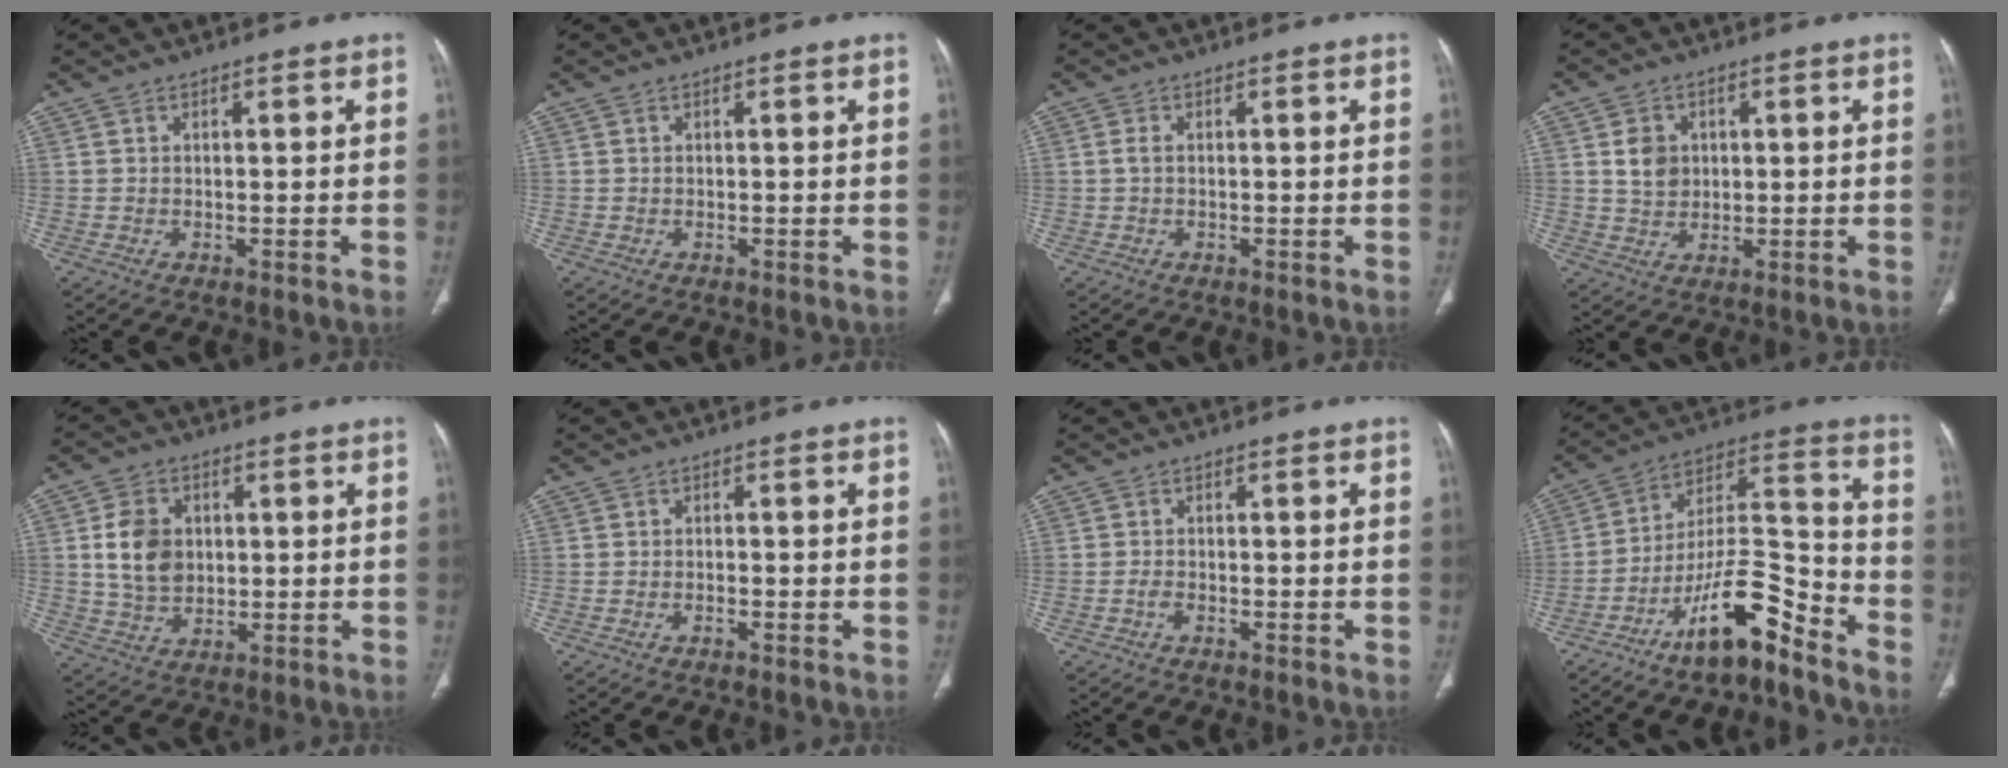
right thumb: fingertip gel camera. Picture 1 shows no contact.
{"total": 0.0}
{"total": 1.1, "force": [0.1, 0.5, 1.0], "torque": [-0.023, -0.001, 0.002]}
{"total": 5.3, "force": [1.2, 4.4, 2.7], "torque": [-0.026, -0.007, 0.025]}
{"total": 9.2, "force": [1.3, 7.1, 5.7], "torque": [-0.083, -0.003, 0.027]}
{"total": 1.1, "force": [-0.7, 0.4, 0.7], "torque": [-0.018, 0.008, -0.014]}
{"total": 1.3, "force": [-0.8, 0.6, 0.8], "torque": [-0.018, 0.006, -0.019]}
{"total": 15.4, "force": [-10.5, 4.9, 10.1], "torque": [-0.158, 0.095, -0.190]}